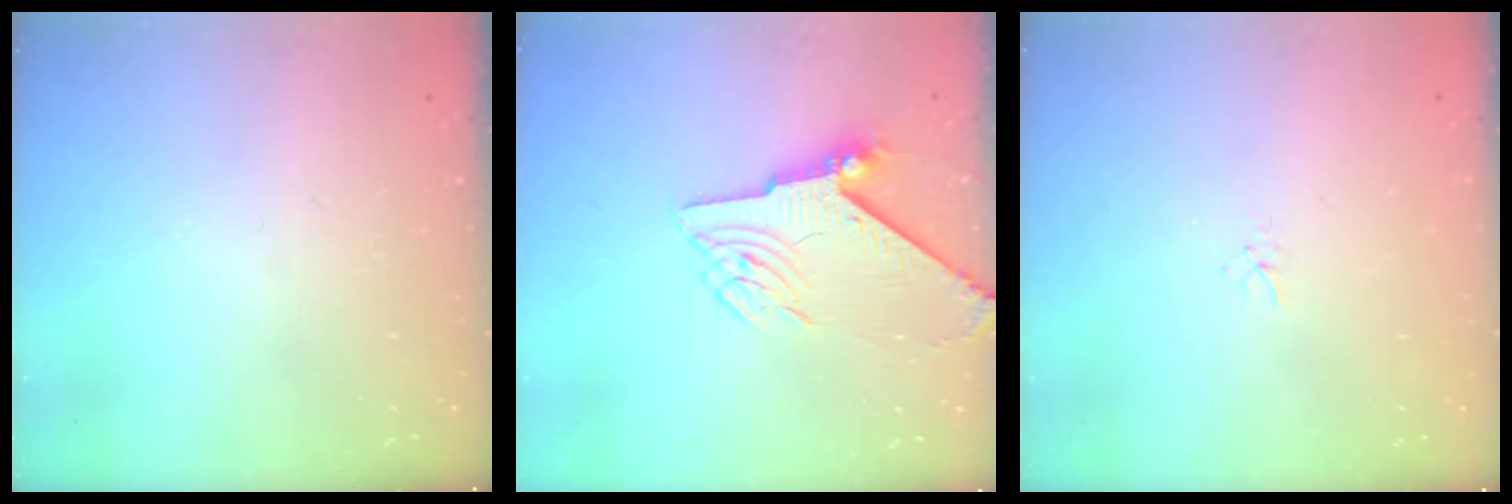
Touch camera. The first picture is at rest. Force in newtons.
{"total": 8.1, "press": 8.1, "slide": 0.6}
{"total": 1.5, "press": 1.5, "slide": 0.1}